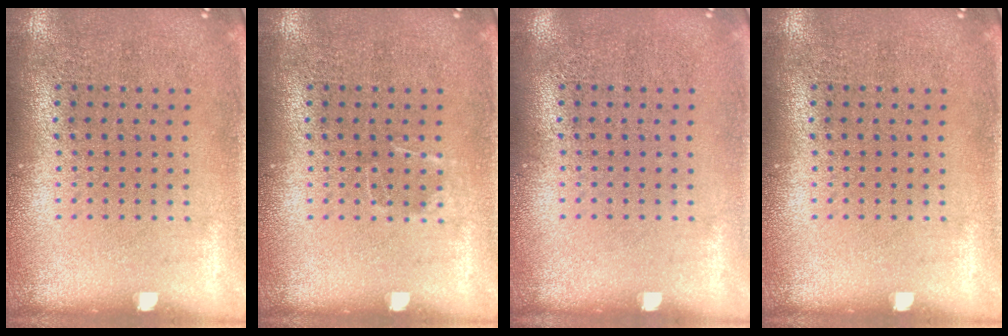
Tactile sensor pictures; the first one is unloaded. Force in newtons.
{"total": 0.6, "press": 0.6, "slide": 0.2}
{"total": 0.0}
{"total": 0.0}